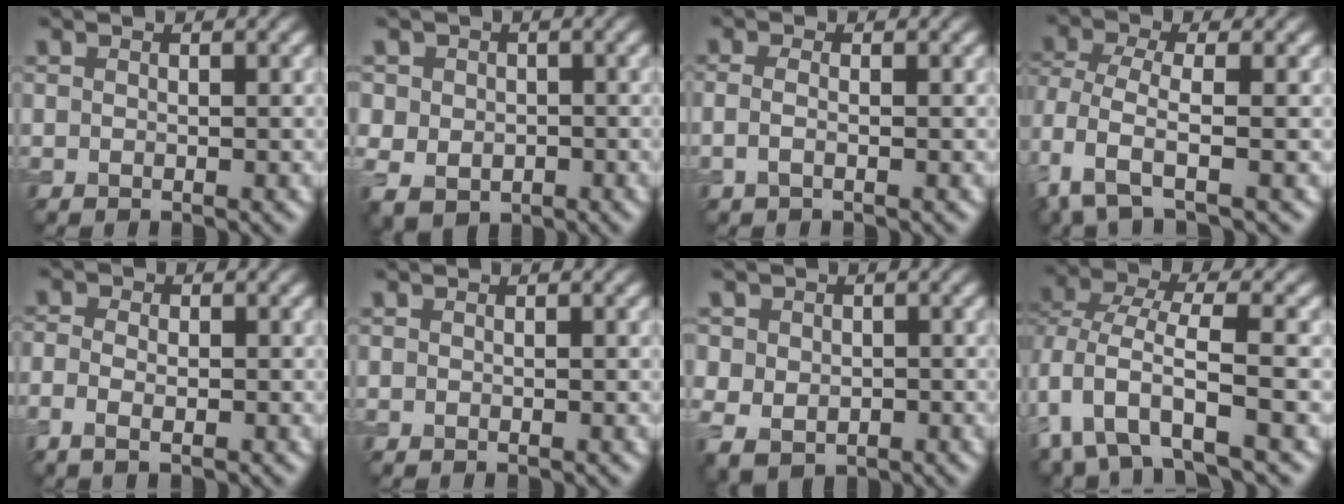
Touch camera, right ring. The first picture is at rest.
{"total": 4.3, "force": [0.1, 4.0, 1.6], "torque": [-0.030, -0.002, -0.008]}
{"total": 1.3, "force": [-0.3, 0.5, 1.1], "torque": [-0.025, -0.004, -0.011]}
{"total": 4.0, "force": [-1.5, 1.7, 3.3], "torque": [-0.084, -0.004, -0.039]}
{"total": 2.2, "force": [-0.9, 1.2, 1.6], "torque": [-0.027, -0.004, -0.018]}
{"total": 0.0}
{"total": 4.3, "force": [0.4, 3.9, 1.7], "torque": [-0.035, 0.003, -0.001]}
{"total": 6.3, "force": [-1.5, 2.9, 5.4], "torque": [-0.111, 0.000, -0.033]}